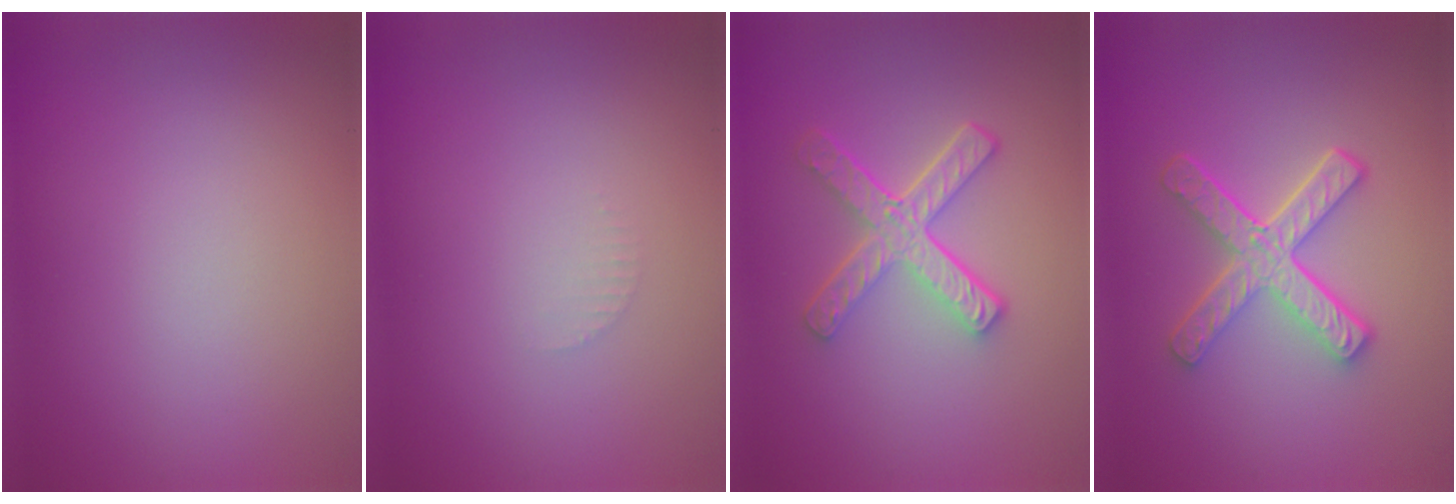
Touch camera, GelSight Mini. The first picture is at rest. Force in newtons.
{"total": 0.7, "press": 0.6, "slide": 0.1}
{"total": 4.8, "press": 3.3, "slide": 3.4}
{"total": 5.0, "press": 3.8, "slide": 3.3}